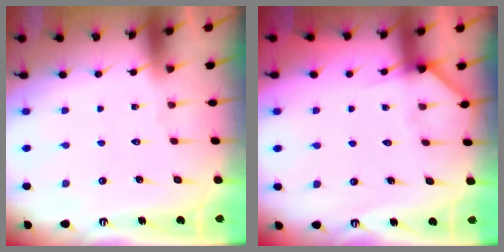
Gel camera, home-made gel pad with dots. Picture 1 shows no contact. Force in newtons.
{"total": 4.2, "press": 4.2, "slide": 0.3}